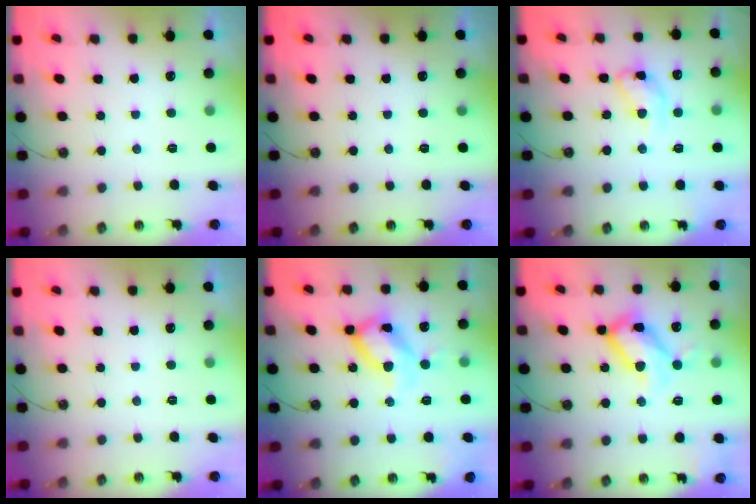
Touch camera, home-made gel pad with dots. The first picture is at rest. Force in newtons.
{"total": 0.0}
{"total": 12.3, "press": 12.3, "slide": 0.8}
{"total": 0.0}
{"total": 17.2, "press": 17.2, "slide": 0.9}
{"total": 17.9, "press": 17.8, "slide": 1.9}